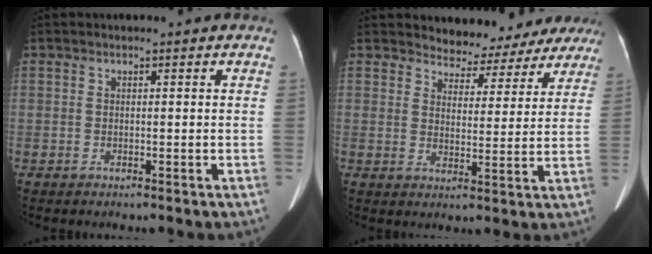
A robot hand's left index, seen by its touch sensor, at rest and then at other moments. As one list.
[{"total": 10.6, "force": [9.8, 3.9, 0.3], "torque": [0.018, -0.001, 0.101]}]